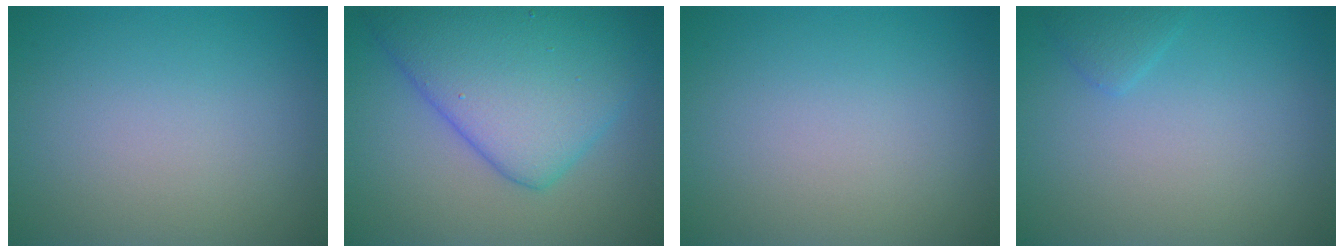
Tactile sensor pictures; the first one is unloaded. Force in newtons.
{"total": 9.5, "press": 9.5, "slide": 0.2}
{"total": 0.0}
{"total": 1.1, "press": 1.1, "slide": 0.1}